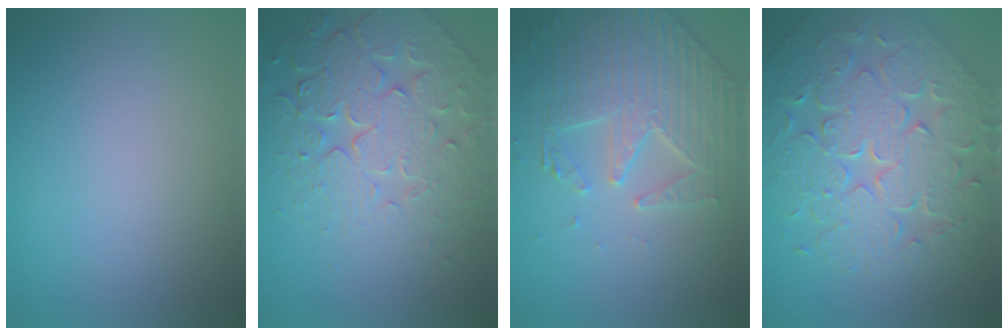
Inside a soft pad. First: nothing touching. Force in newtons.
{"total": 7.5, "press": 5.9, "slide": 4.7}
{"total": 4.3, "press": 4.2, "slide": 1.1}
{"total": 8.5, "press": 6.9, "slide": 4.9}